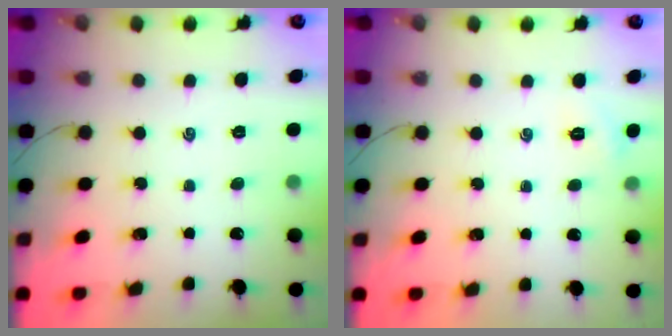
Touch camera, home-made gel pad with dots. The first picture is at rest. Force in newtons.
{"total": 2.2, "press": 2.2, "slide": 0.6}